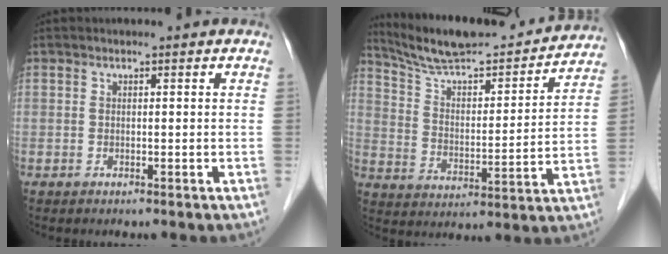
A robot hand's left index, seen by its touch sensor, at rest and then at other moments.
{"total": 20.4, "force": [18.8, 2.5, 7.3], "torque": [-0.116, -0.004, 0.281]}